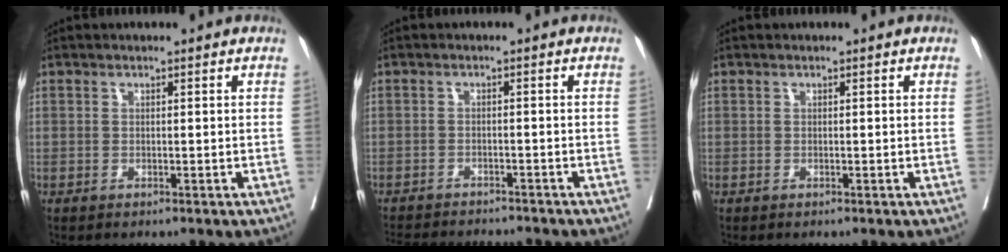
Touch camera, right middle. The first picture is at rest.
{"total": 11.3, "force": [-10.5, 2.0, 3.5], "torque": [-0.059, -0.005, -0.142]}
{"total": 0.0}